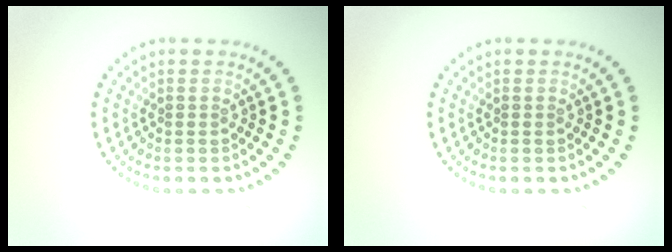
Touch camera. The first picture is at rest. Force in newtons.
{"total": 0.0}